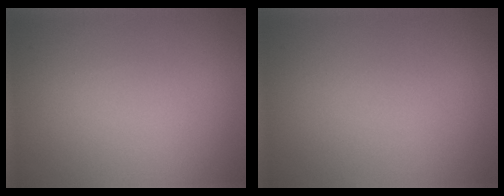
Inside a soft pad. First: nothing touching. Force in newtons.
{"total": 0.0}